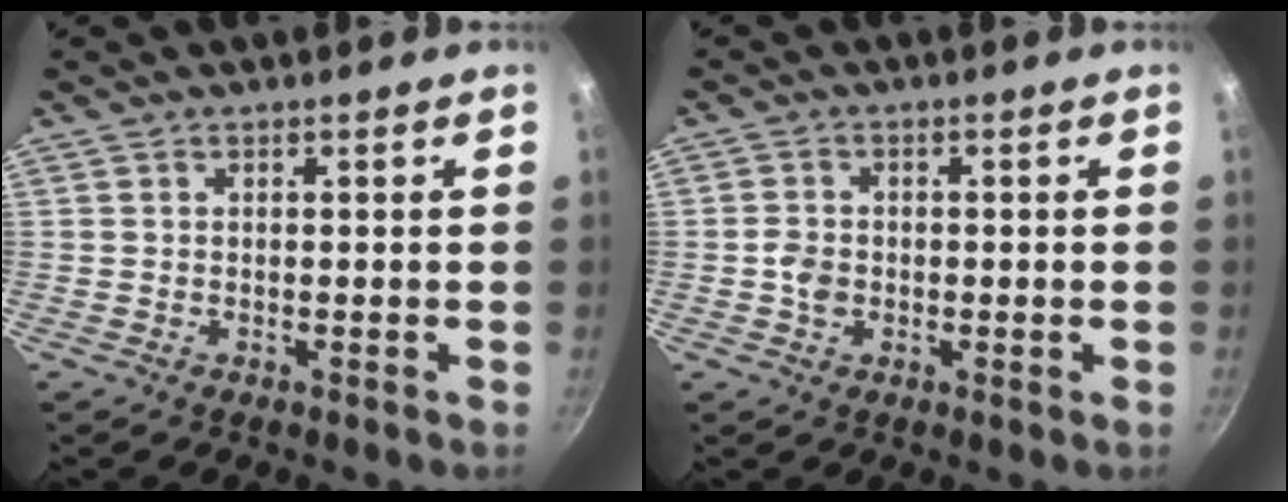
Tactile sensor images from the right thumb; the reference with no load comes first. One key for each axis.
{"total": 3.2, "fx": -0.6, "fy": 2.5, "fz": 1.9, "tx": -0.033, "ty": 0.011, "tz": -0.014}